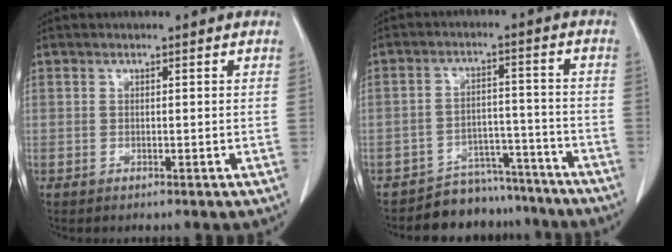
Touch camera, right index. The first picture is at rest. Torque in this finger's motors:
{"motor_torque": [0.07, -0.02, 0.06, 0.03]}